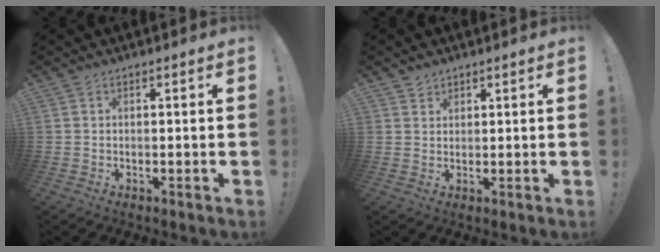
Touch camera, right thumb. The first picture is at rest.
{"total": 2.5, "force": [2.1, 1.4, 0.0], "torque": [0.008, -0.016, 0.037]}